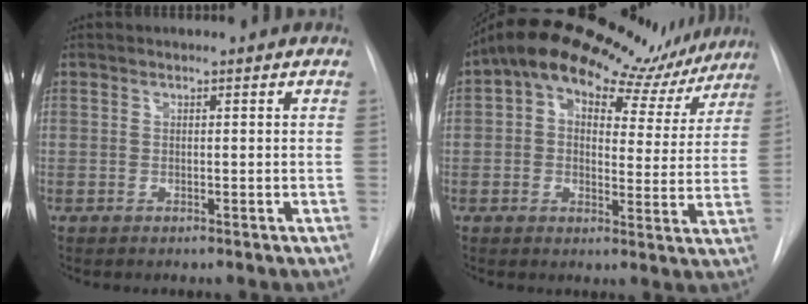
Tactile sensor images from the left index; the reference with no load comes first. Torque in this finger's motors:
{"motor_torque": [1.65, -0.48, 0.18, -0.01]}